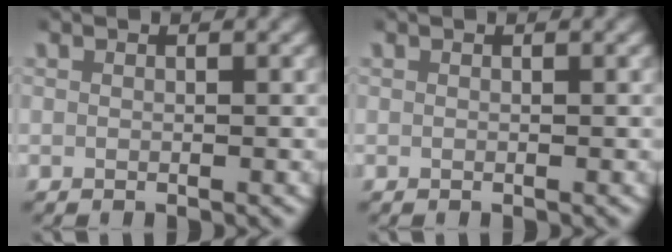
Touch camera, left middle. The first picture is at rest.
{"total": 0.0}